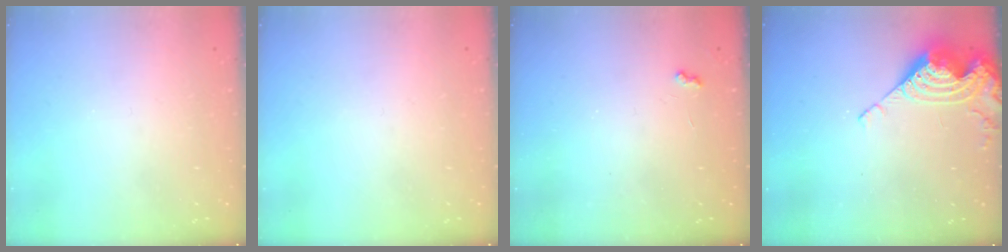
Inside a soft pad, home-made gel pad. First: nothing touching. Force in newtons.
{"total": 0.0}
{"total": 3.0, "press": 3.0, "slide": 0.4}
{"total": 11.9, "press": 11.9, "slide": 0.8}